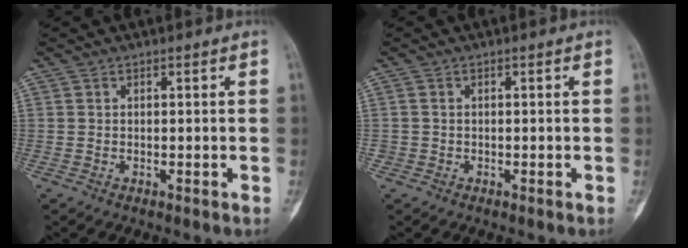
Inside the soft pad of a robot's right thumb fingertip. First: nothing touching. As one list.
[{"total": 0.8, "force": [-0.3, 0.7, 0.0], "torque": [0.002, 0.005, -0.008]}]